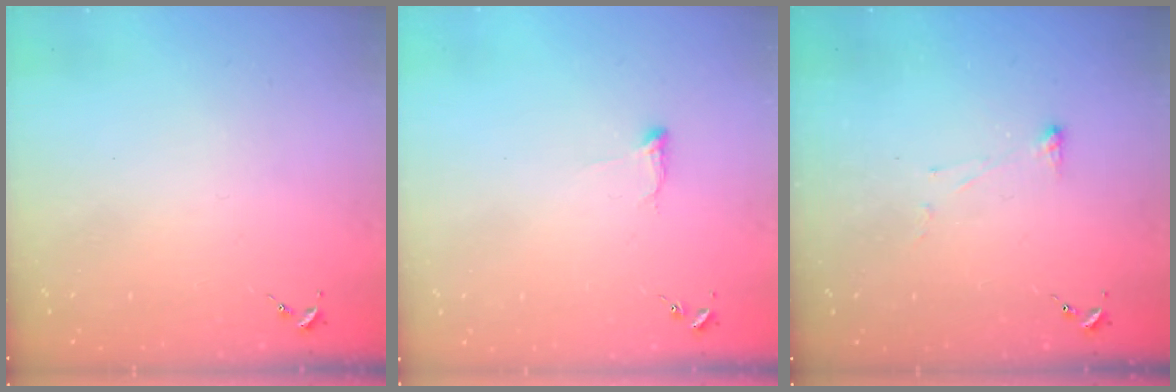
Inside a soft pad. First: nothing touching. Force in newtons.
{"total": 4.7, "press": 4.7, "slide": 0.7}
{"total": 2.9, "press": 2.8, "slide": 0.6}